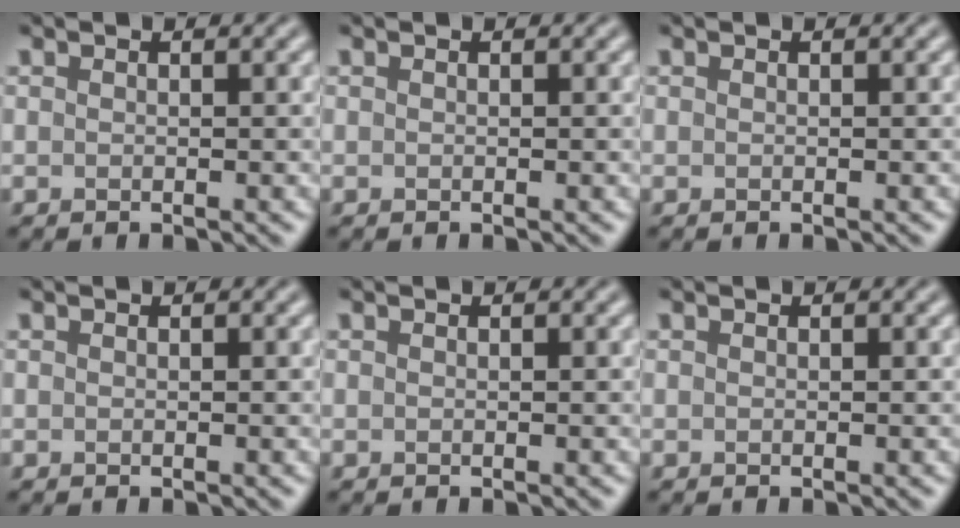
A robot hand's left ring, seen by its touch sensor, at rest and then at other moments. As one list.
[{"total": 0.0}, {"total": 0.0}, {"total": 0.0}, {"total": 0.0}, {"total": 0.0}]